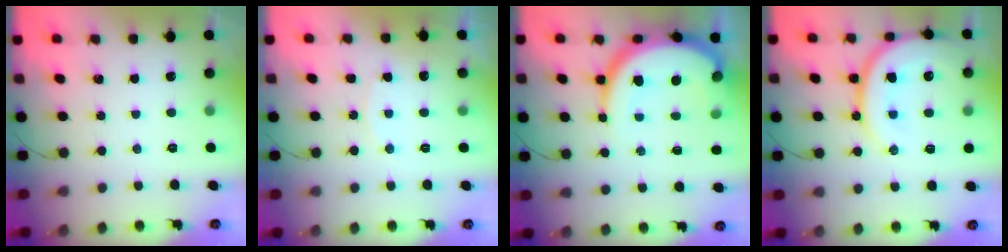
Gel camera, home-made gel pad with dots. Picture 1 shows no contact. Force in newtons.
{"total": 5.9, "press": 5.9, "slide": 0.4}
{"total": 15.7, "press": 15.7, "slide": 1.6}
{"total": 17.8, "press": 17.7, "slide": 1.5}